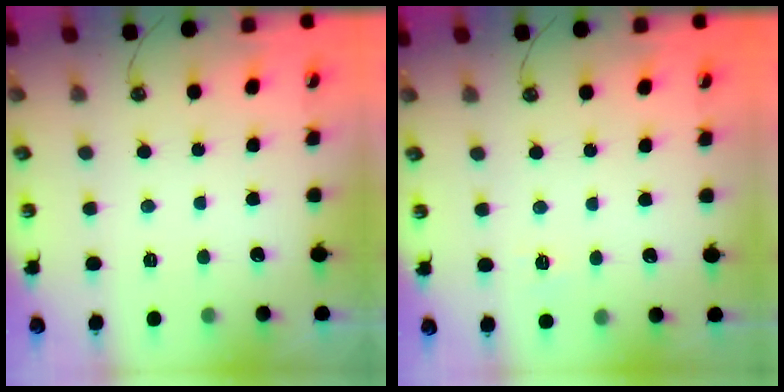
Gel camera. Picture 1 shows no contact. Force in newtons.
{"total": 4.1, "press": 4.0, "slide": 0.4}